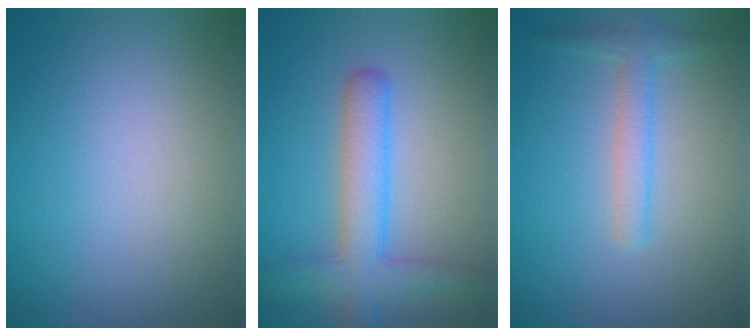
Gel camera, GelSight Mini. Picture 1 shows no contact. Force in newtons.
{"total": 4.9, "press": 4.9, "slide": 0.3}
{"total": 2.2, "press": 2.2, "slide": 0.1}